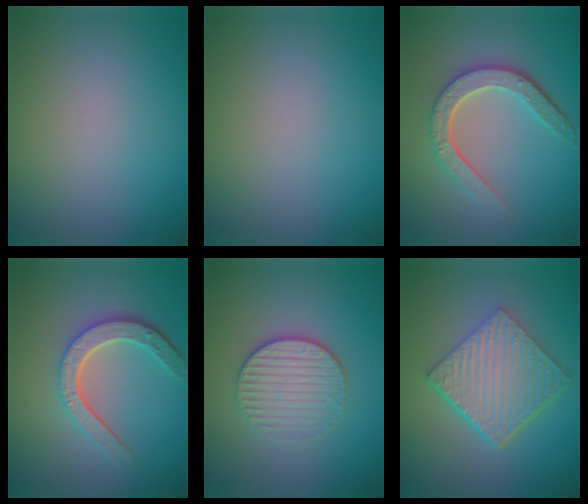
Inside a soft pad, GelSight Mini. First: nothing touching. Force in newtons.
{"total": 0.0}
{"total": 4.7, "press": 3.6, "slide": 3.0}
{"total": 4.5, "press": 3.5, "slide": 2.9}
{"total": 3.5, "press": 3.2, "slide": 1.4}
{"total": 6.7, "press": 4.8, "slide": 4.7}